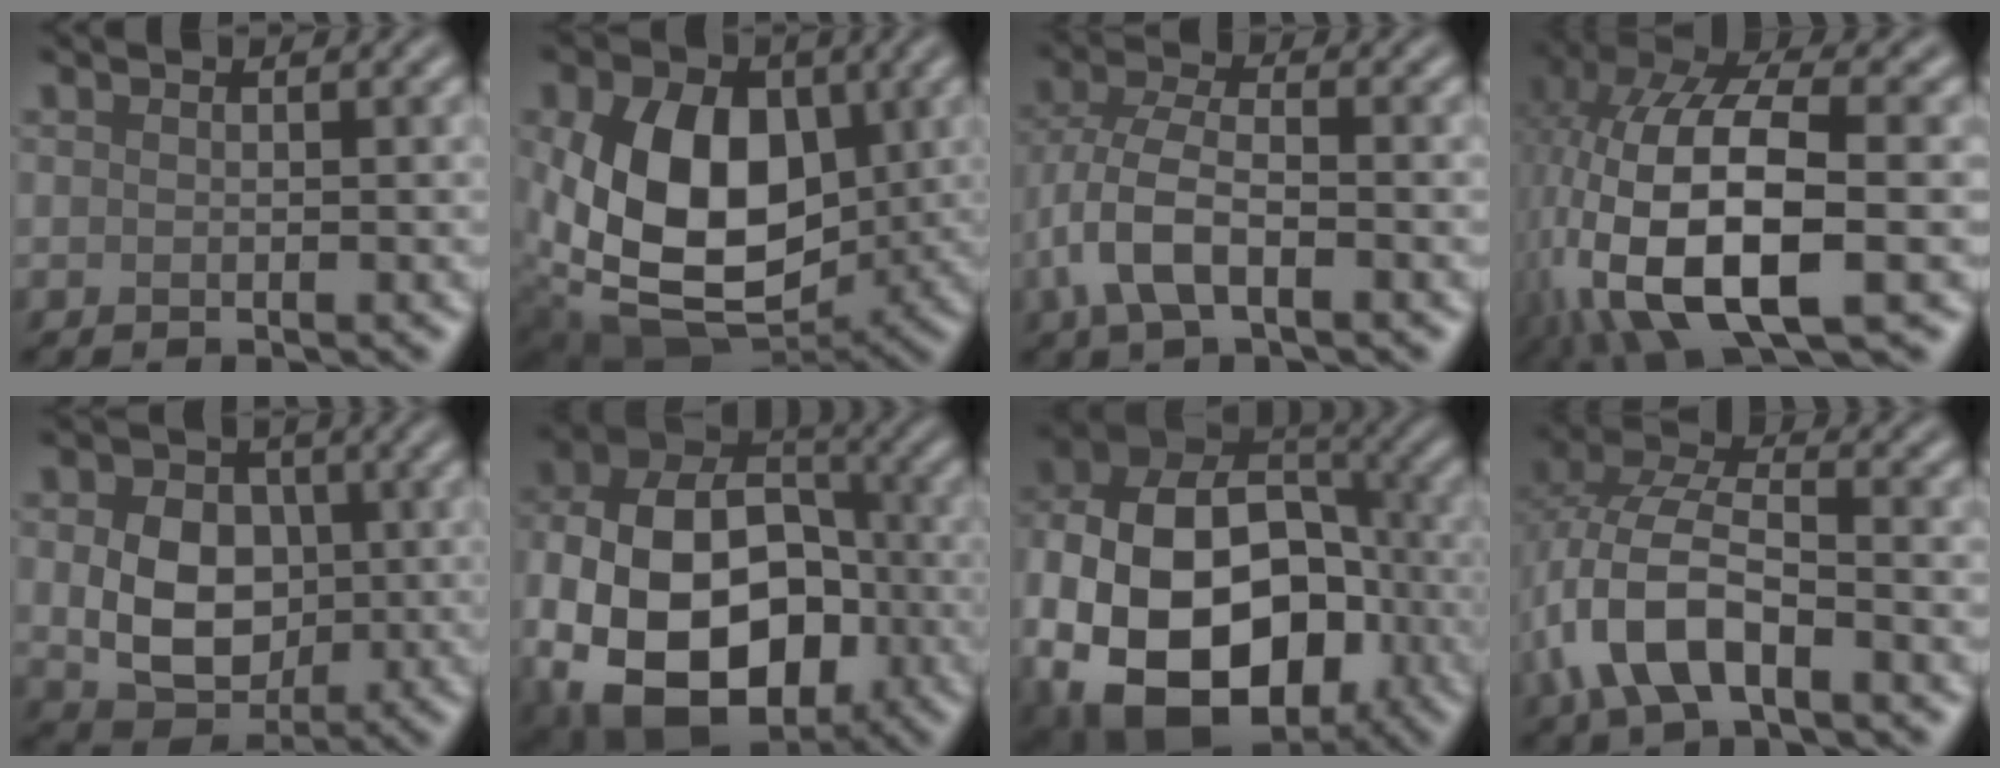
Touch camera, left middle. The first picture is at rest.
{"total": 12.9, "force": [0.6, 8.9, 9.3], "torque": [-0.188, -0.024, 0.014]}
{"total": 5.7, "force": [-2.0, 2.8, 4.6], "torque": [-0.102, 0.002, -0.048]}
{"total": 14.4, "force": [-3.2, 7.1, 12.2], "torque": [-0.268, -0.014, -0.050]}
{"total": 7.4, "force": [0.0, 5.7, 4.7], "torque": [-0.093, -0.010, 0.006]}
{"total": 17.2, "force": [-4.6, 11.9, 11.6], "torque": [-0.192, -0.026, -0.072]}
{"total": 19.5, "force": [-5.5, 13.7, 12.7], "torque": [-0.211, -0.023, -0.084]}
{"total": 8.1, "force": [-2.5, 4.1, 6.5], "torque": [-0.145, 0.006, -0.057]}